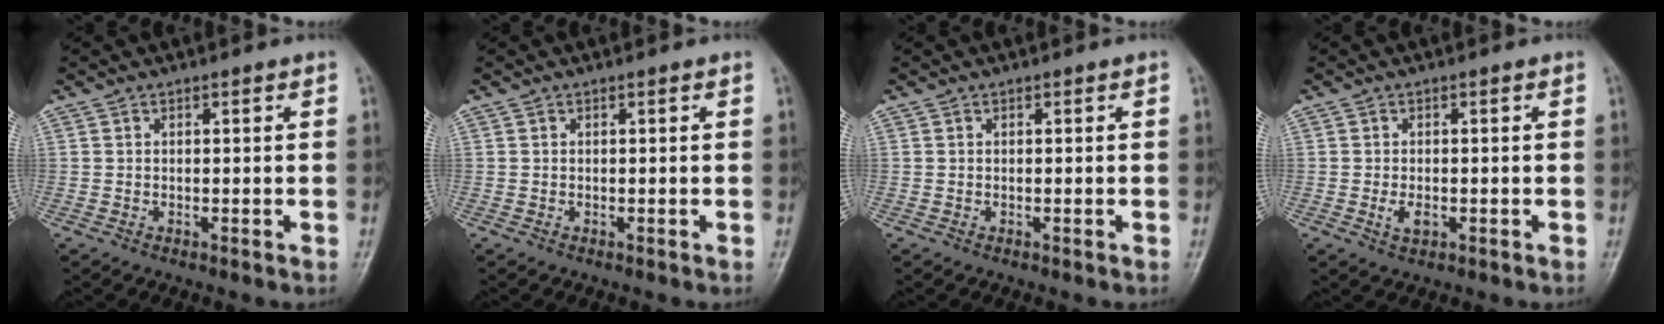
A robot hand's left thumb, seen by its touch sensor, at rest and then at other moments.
{"total": 0.0}
{"total": 0.0}
{"total": 2.5, "force": [-0.5, 1.4, 2.0], "torque": [-0.034, -0.003, -0.009]}